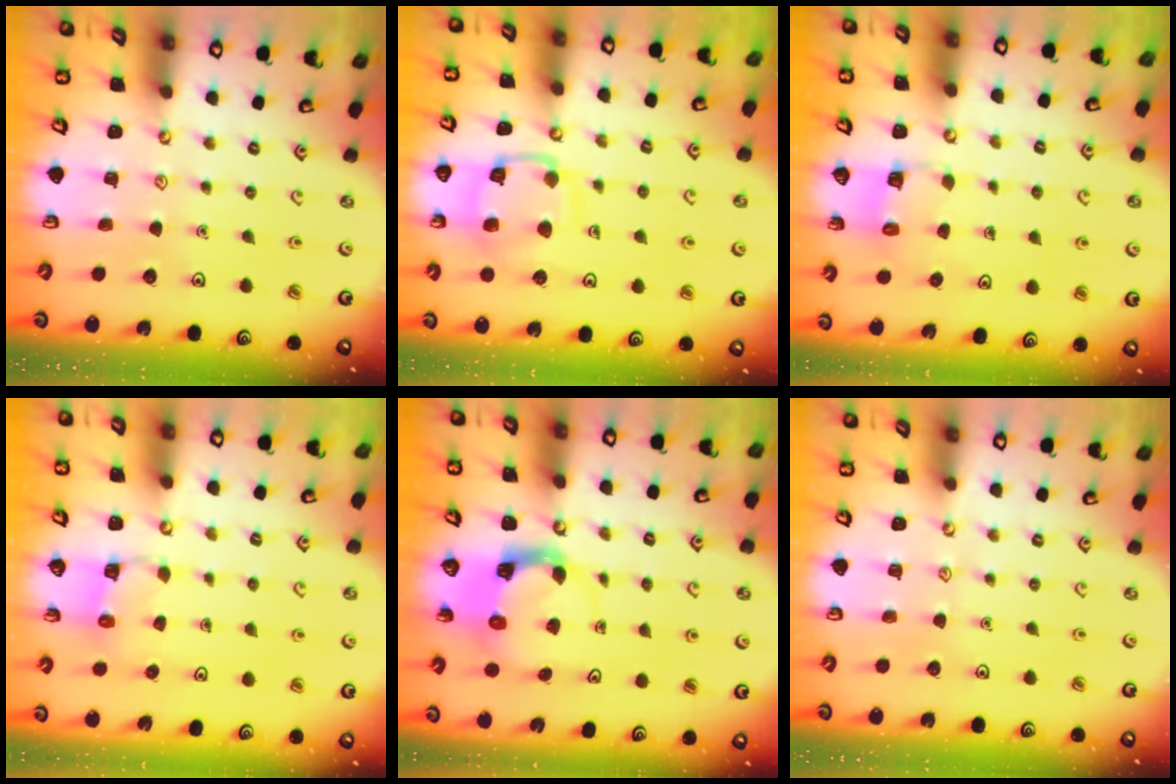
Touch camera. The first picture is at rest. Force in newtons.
{"total": 12.6, "press": 12.5, "slide": 1.2}
{"total": 3.2, "press": 3.2, "slide": 0.2}
{"total": 2.9, "press": 2.9, "slide": 0.3}
{"total": 3.9, "press": 3.9, "slide": 0.4}
{"total": 0.0}